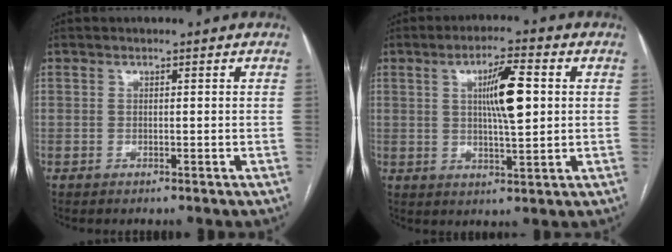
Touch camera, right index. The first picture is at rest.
{"total": 8.4, "force": [1.6, 1.3, 8.1], "torque": [-0.139, 0.006, 0.029]}